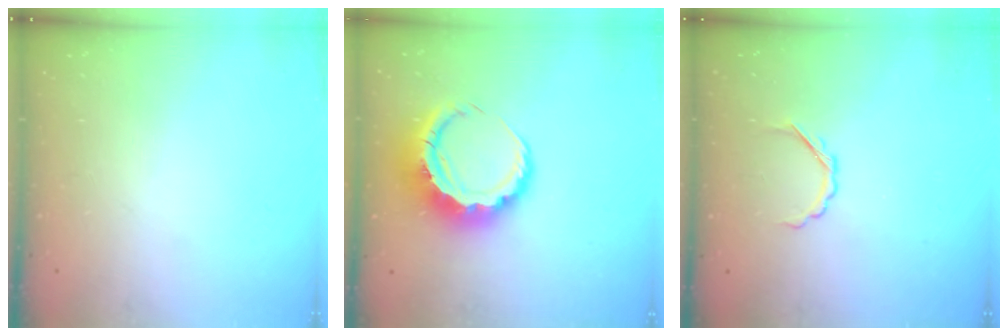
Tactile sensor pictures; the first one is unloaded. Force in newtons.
{"total": 8.4, "press": 8.2, "slide": 1.7}
{"total": 3.8, "press": 3.7, "slide": 0.9}